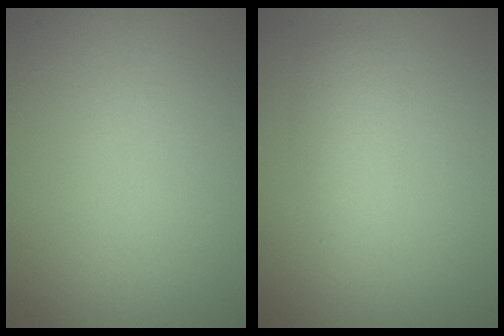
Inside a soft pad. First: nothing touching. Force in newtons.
{"total": 2.4, "press": 2.4, "slide": 0.1}